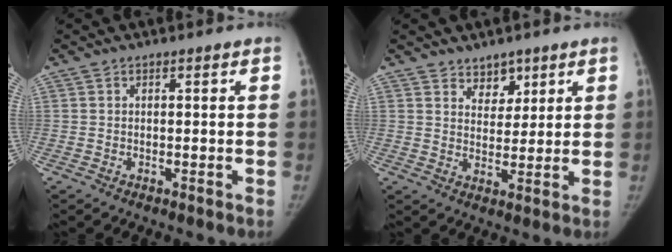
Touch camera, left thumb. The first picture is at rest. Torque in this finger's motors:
{"motor_torque": [-0.07, 0.02, -0.03, 0.12, -0.04]}